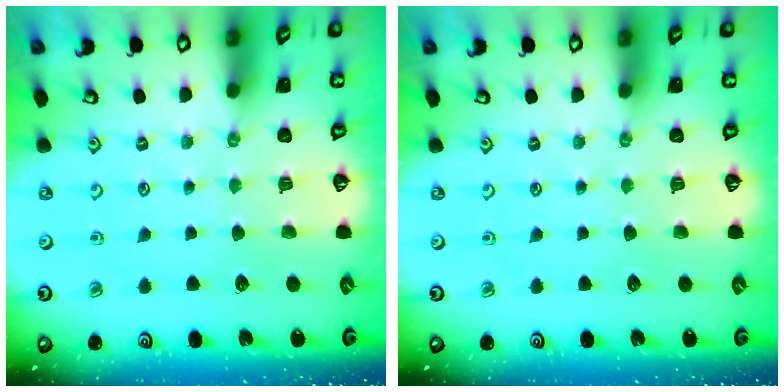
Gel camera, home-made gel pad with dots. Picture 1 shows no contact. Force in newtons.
{"total": 0.0}